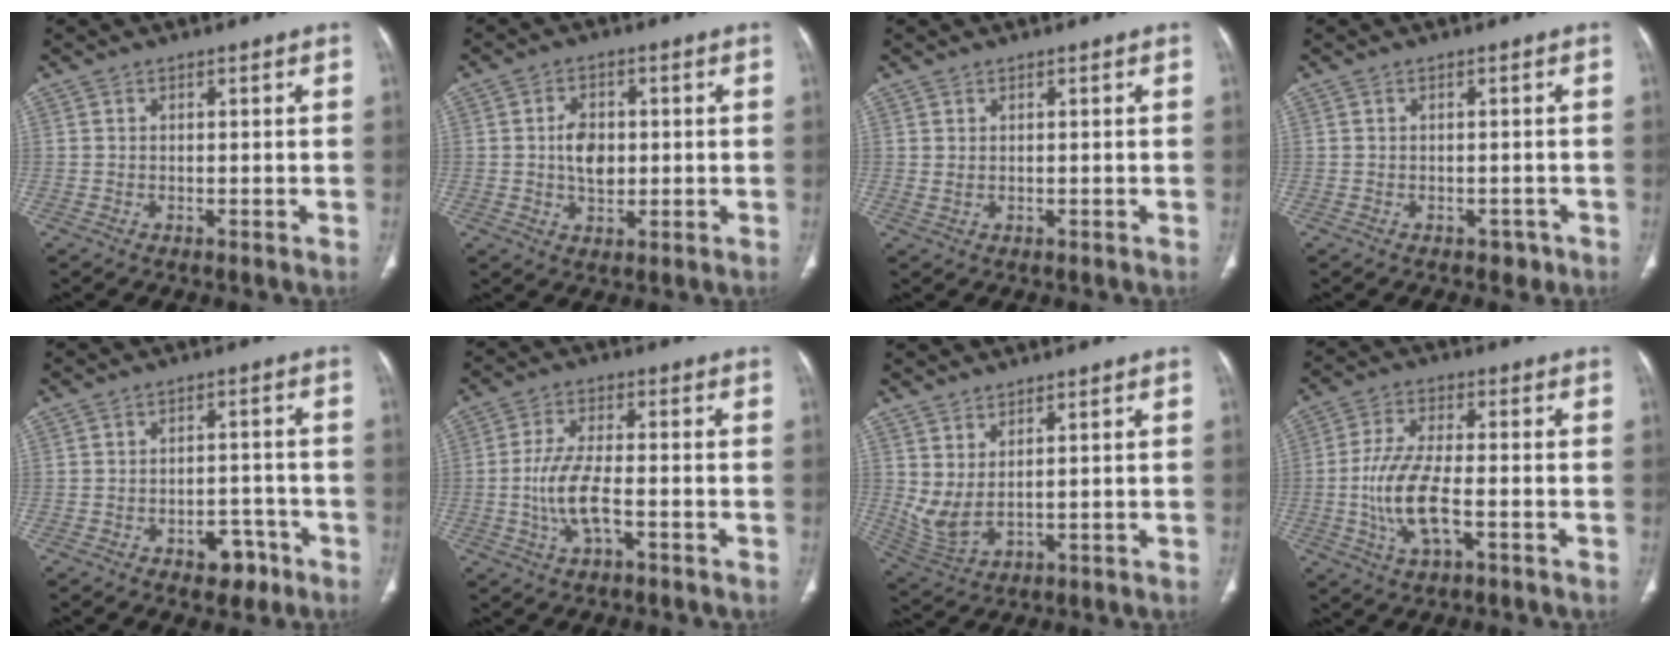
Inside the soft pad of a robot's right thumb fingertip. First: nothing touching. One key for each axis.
{"total": 5.9, "fx": 0.2, "fy": 4.1, "fz": 4.2, "tx": -0.057, "ty": -0.001, "tz": 0.004}
{"total": 0.8, "fx": 0.3, "fy": 0.3, "fz": 0.6, "tx": -0.014, "ty": 0.000, "tz": 0.011}
{"total": 1.7, "fx": -1.0, "fy": 1.3, "fz": 0.7, "tx": 0.006, "ty": 0.003, "tz": -0.009}
{"total": 5.6, "fx": -3.3, "fy": 3.5, "fz": 2.7, "tx": -0.009, "ty": 0.032, "tz": -0.043}
{"total": 7.9, "fx": -2.1, "fy": 3.0, "fz": 6.9, "tx": -0.146, "ty": 0.015, "tz": -0.041}
{"total": 6.0, "fx": 2.3, "fy": 2.2, "fz": 5.1, "tx": -0.118, "ty": -0.020, "tz": 0.059}
{"total": 10.9, "fx": -2.6, "fy": 4.3, "fz": 9.6, "tx": -0.199, "ty": 0.012, "tz": -0.049}